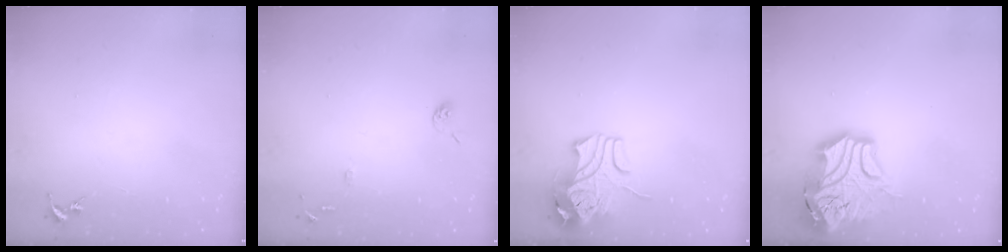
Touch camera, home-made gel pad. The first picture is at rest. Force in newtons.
{"total": 7.0, "press": 7.0, "slide": 0.7}
{"total": 10.8, "press": 10.6, "slide": 1.6}
{"total": 19.5, "press": 19.3, "slide": 2.9}